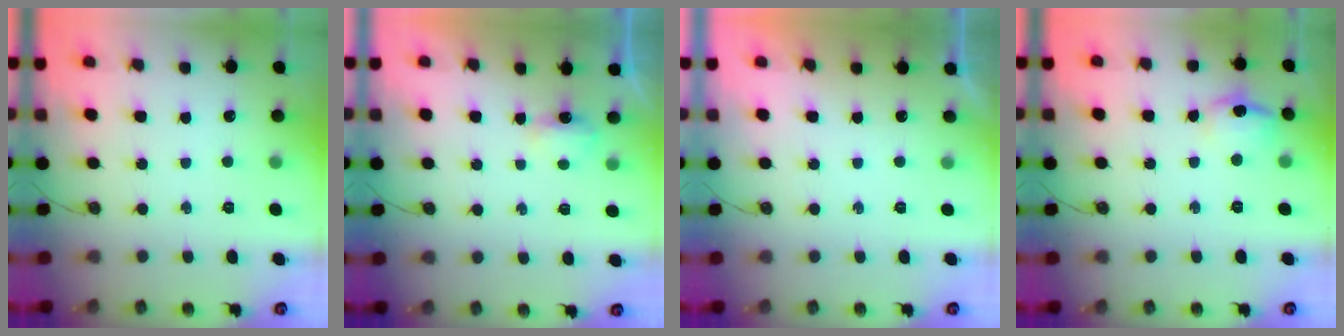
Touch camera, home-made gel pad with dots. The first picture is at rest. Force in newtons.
{"total": 3.6, "press": 3.5, "slide": 0.5}
{"total": 0.0}
{"total": 10.5, "press": 10.5, "slide": 0.8}